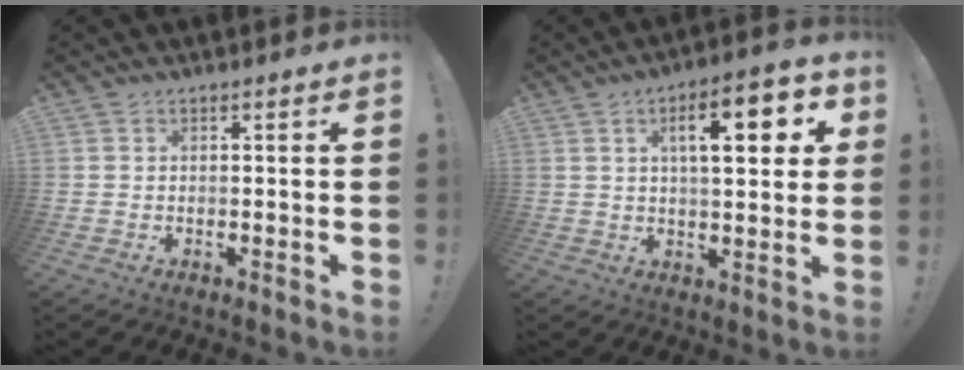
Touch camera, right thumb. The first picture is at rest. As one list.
[{"total": 12.8, "force": [4.0, 4.3, 11.4], "torque": [-0.161, -0.004, 0.056]}]